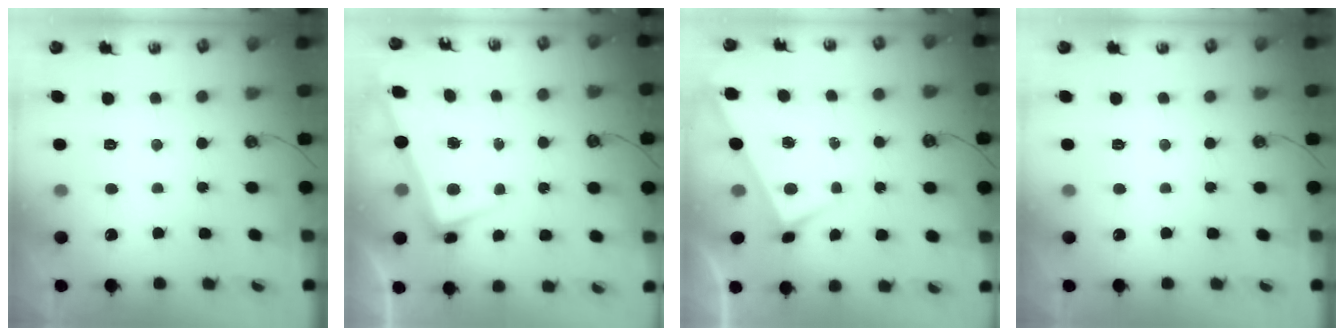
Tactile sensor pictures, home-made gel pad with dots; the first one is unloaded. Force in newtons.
{"total": 2.6, "press": 2.4, "slide": 1.0}
{"total": 3.2, "press": 3.2, "slide": 0.3}
{"total": 0.0}